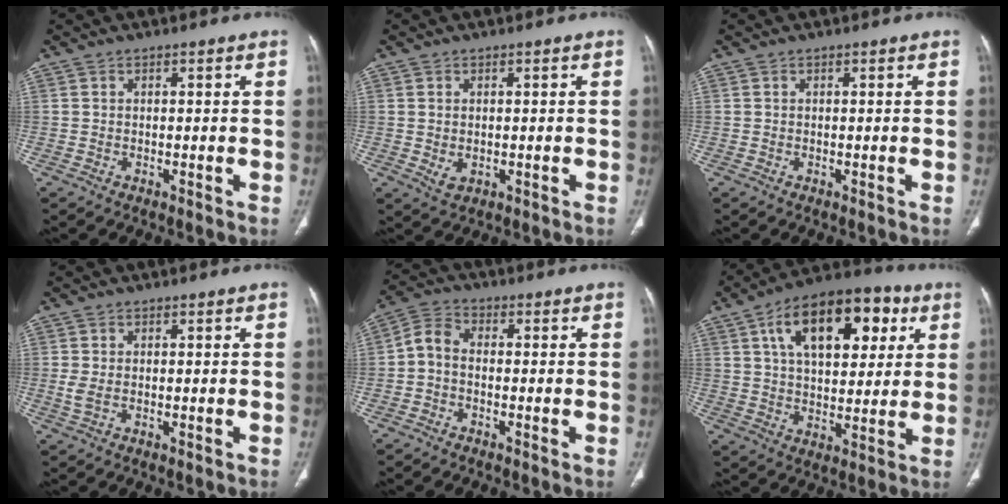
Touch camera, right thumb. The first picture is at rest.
{"total": 2.5, "force": [-0.2, 1.7, 1.8], "torque": [-0.033, -0.005, 0.006]}
{"total": 0.0}
{"total": 2.0, "force": [-0.2, 0.9, 1.8], "torque": [-0.052, -0.001, 0.001]}
{"total": 4.6, "force": [-0.9, 3.1, 3.2], "torque": [-0.052, 0.022, -0.031]}
{"total": 20.0, "force": [7.5, 10.8, 15.0], "torque": [-0.190, 0.003, 0.113]}